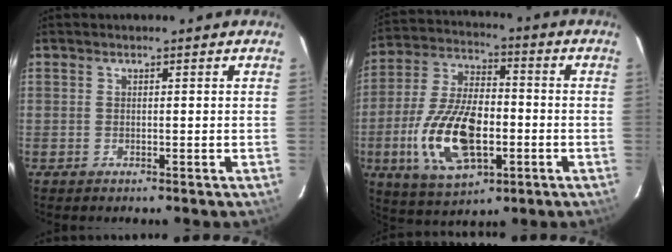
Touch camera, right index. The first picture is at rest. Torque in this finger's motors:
{"motor_torque": [1.45, -0.69, 1.05, 0.12]}